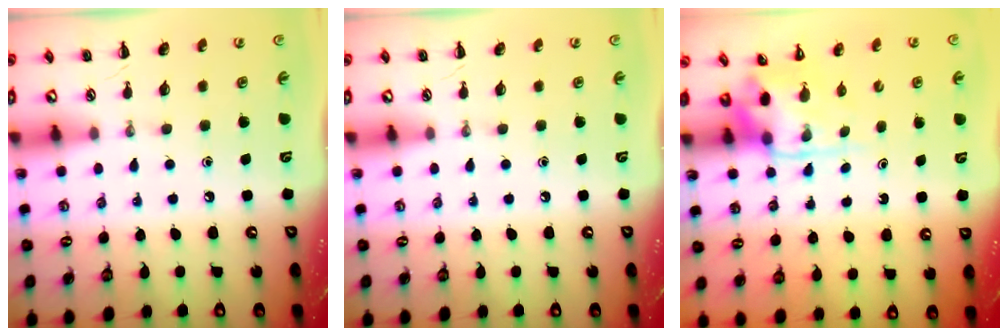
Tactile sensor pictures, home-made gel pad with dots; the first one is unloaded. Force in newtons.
{"total": 0.0}
{"total": 3.8, "press": 3.7, "slide": 0.7}